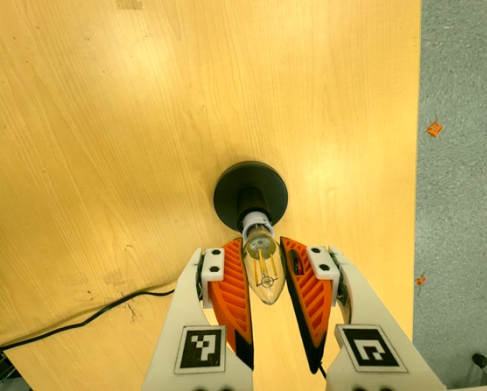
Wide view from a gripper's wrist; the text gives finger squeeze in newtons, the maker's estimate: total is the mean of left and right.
{"total": 11.2, "left": 10.7, "right": 11.7}